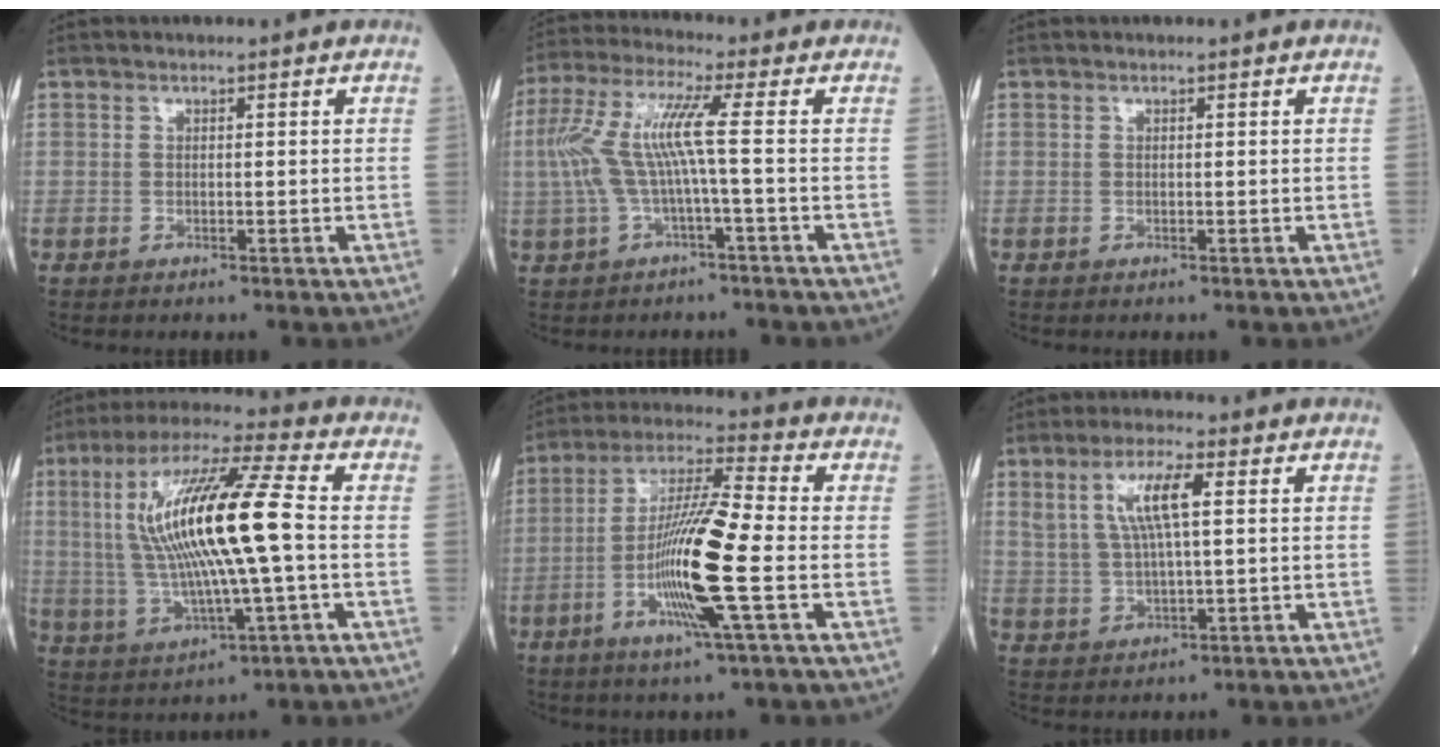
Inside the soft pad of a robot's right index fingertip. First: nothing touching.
{"total": 8.3, "force": [-0.5, -0.3, 8.3], "torque": [-0.187, 0.027, -0.010]}
{"total": 0.0}
{"total": 18.2, "force": [1.2, 1.6, 18.1], "torque": [-0.365, 0.016, 0.022]}
{"total": 13.8, "force": [-3.4, -0.3, 13.4], "torque": [-0.262, -0.007, -0.071]}
{"total": 7.4, "force": [2.4, 1.3, 6.8], "torque": [-0.143, 0.012, 0.052]}